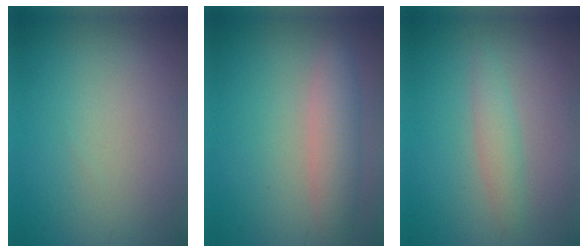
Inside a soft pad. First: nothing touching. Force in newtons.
{"total": 3.4, "press": 3.4, "slide": 0.2}
{"total": 2.0, "press": 2.0, "slide": 0.0}